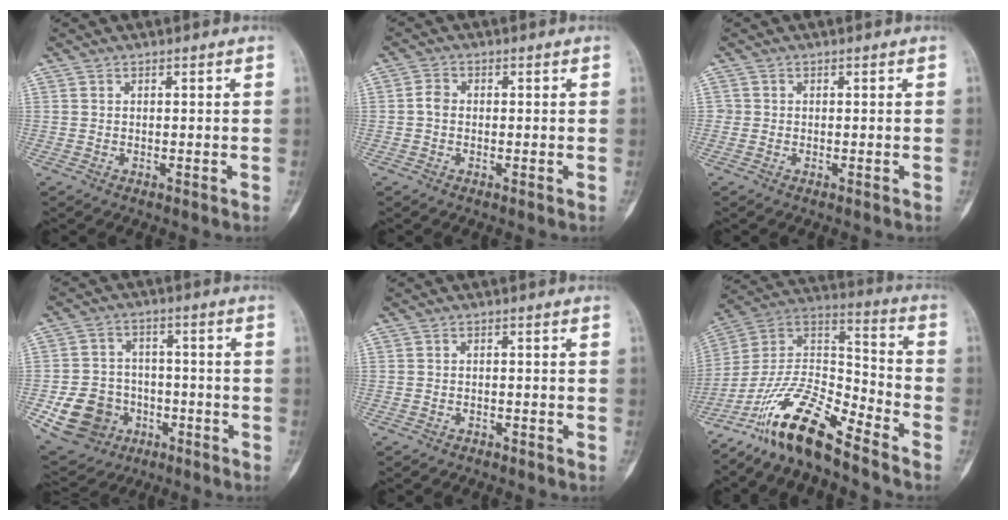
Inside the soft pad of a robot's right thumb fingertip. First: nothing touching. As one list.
[{"total": 2.1, "force": [-0.3, 1.7, 1.3], "torque": [-0.020, 0.006, -0.010]}, {"total": 0.6, "force": [-0.1, 0.6, 0.0], "torque": [0.003, 0.004, -0.002]}, {"total": 12.3, "force": [-4.5, 10.5, 4.7], "torque": [-0.070, 0.029, -0.062]}, {"total": 2.0, "force": [-1.8, 1.0, 0.3], "torque": [-0.010, 0.009, -0.023]}, {"total": 17.1, "force": [-13.0, 4.2, 10.3], "torque": [-0.185, 0.091, -0.245]}]